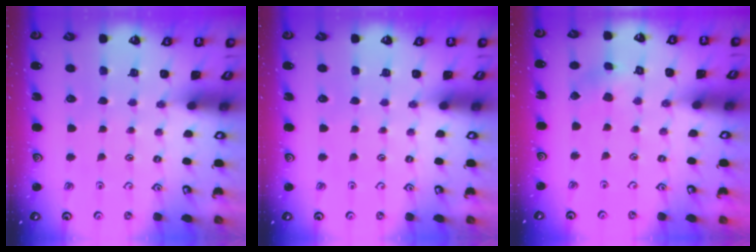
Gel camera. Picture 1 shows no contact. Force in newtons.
{"total": 0.0}
{"total": 3.8, "press": 3.8, "slide": 0.4}